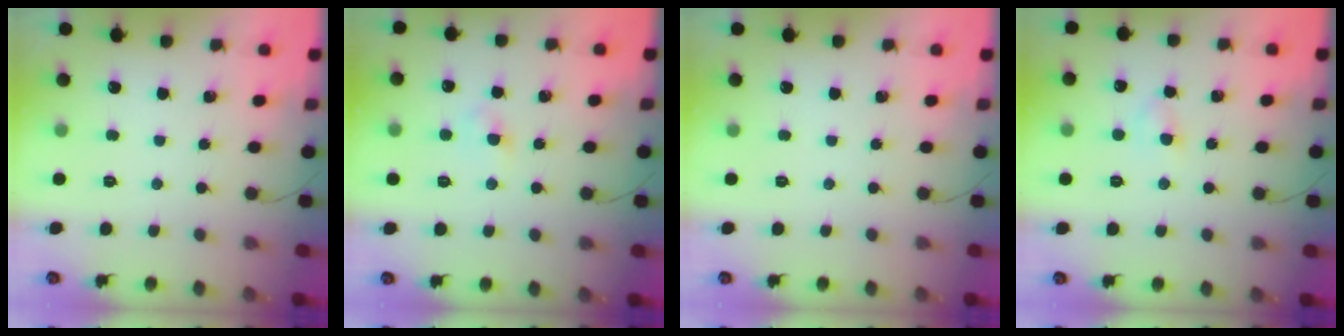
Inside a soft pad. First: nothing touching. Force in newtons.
{"total": 3.0, "press": 2.9, "slide": 0.9}
{"total": 0.0}
{"total": 2.7, "press": 2.4, "slide": 1.2}